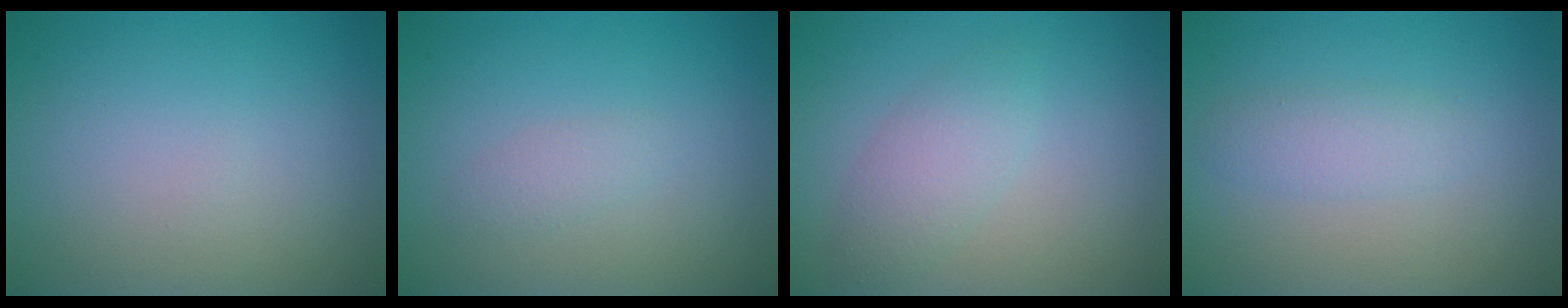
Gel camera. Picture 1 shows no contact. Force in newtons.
{"total": 1.1, "press": 1.1, "slide": 0.0}
{"total": 2.4, "press": 2.4, "slide": 0.0}
{"total": 1.8, "press": 1.8, "slide": 0.1}